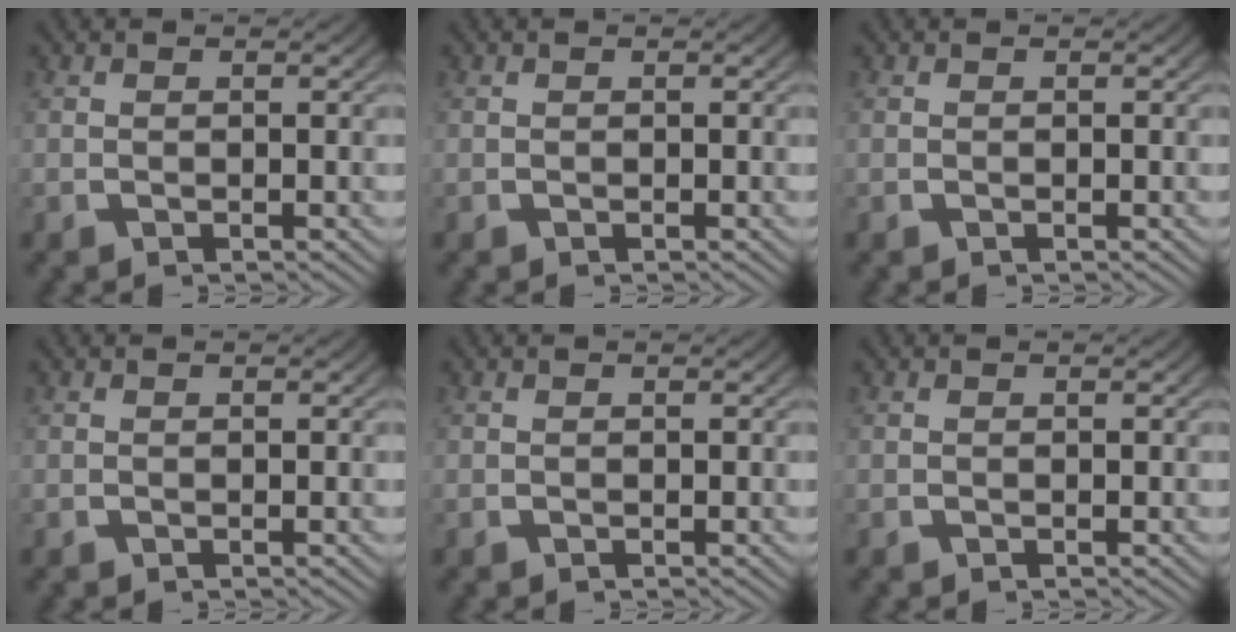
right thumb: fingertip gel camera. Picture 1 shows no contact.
{"total": 0.0}
{"total": 0.0}
{"total": 0.0}
{"total": 0.0}
{"total": 0.0}